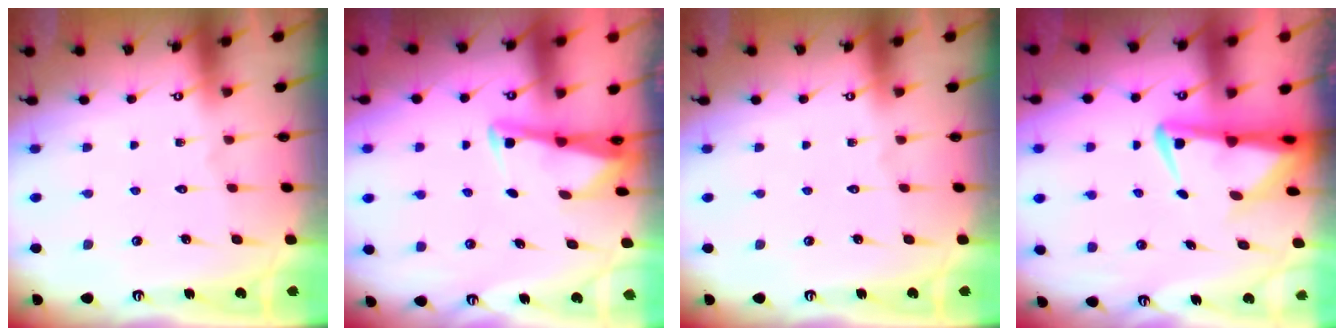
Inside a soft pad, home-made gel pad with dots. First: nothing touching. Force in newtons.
{"total": 2.7, "press": 2.7, "slide": 0.2}
{"total": 0.0}
{"total": 4.8, "press": 4.7, "slide": 0.9}